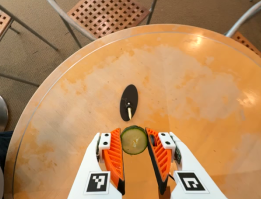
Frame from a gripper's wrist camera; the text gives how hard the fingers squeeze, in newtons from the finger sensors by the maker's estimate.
{"total": 8.0, "left": 7.9, "right": 8.2}